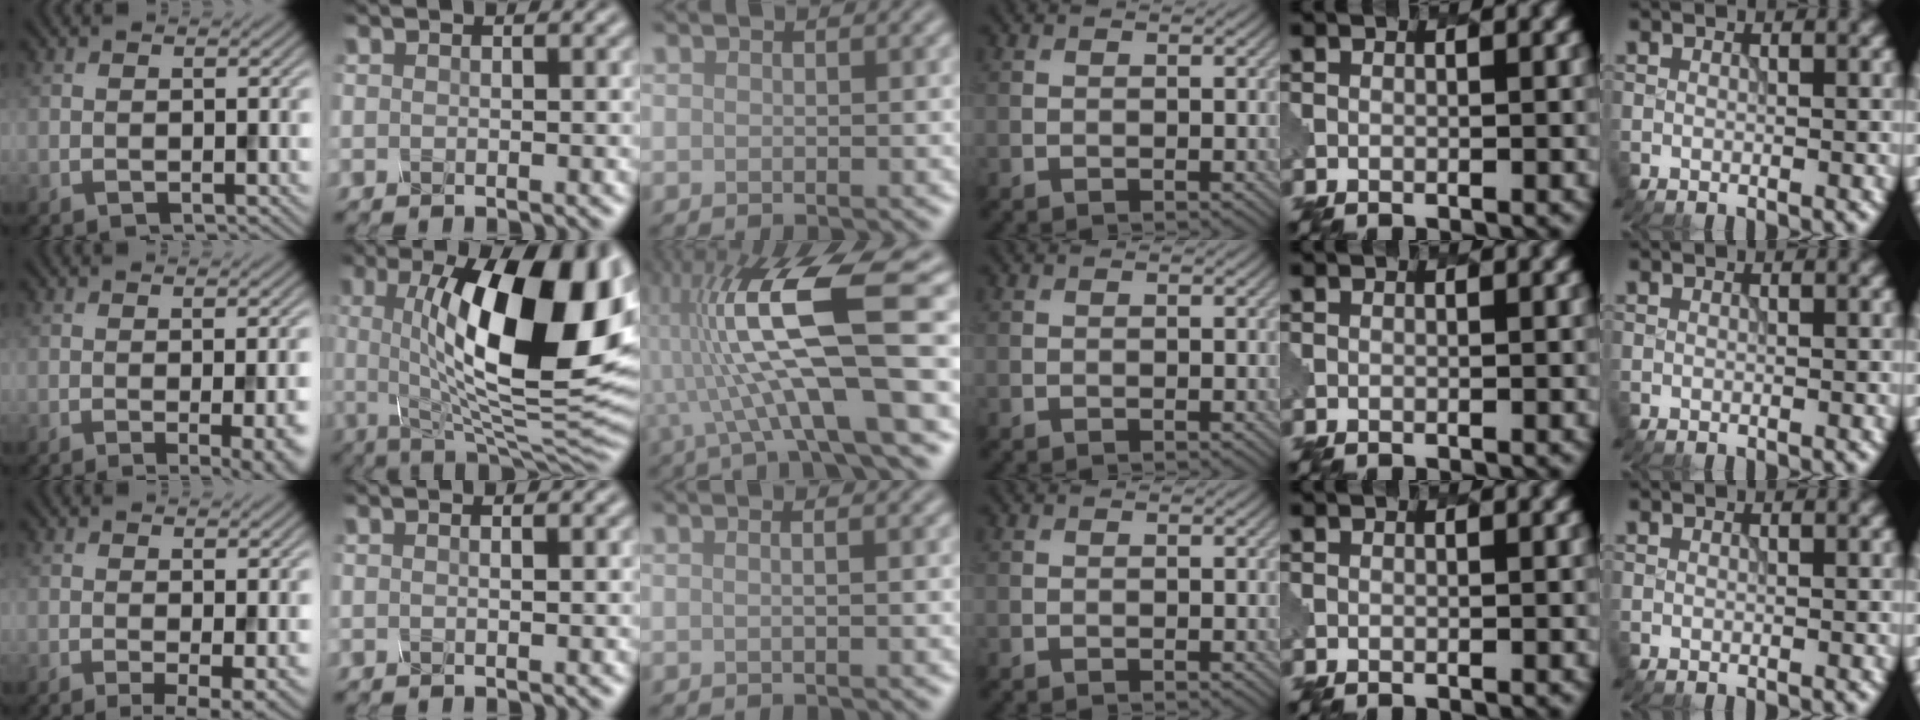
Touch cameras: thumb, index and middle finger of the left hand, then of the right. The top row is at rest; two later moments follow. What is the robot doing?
{"motion": "pour", "object": "mug"}